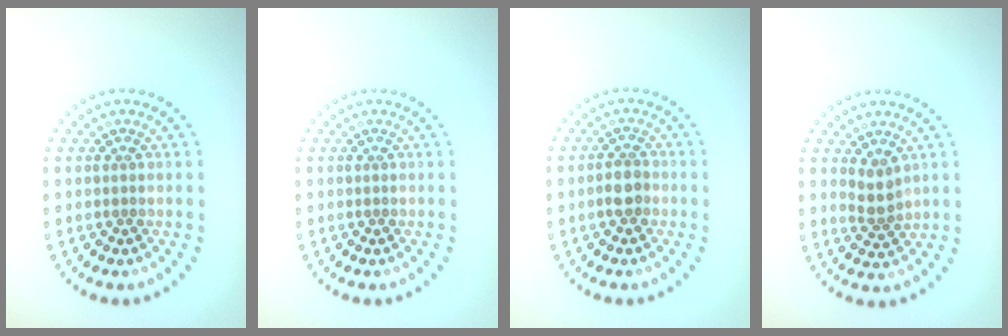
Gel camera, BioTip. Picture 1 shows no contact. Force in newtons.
{"total": 0.0}
{"total": 1.9, "press": 1.7, "slide": 0.7}
{"total": 1.9, "press": 1.5, "slide": 1.2}